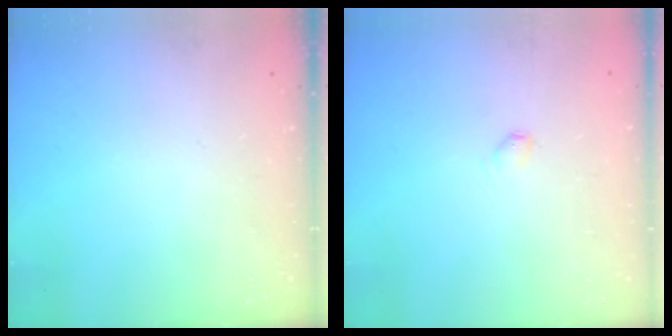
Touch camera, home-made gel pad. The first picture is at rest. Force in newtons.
{"total": 2.7, "press": 2.7, "slide": 0.4}